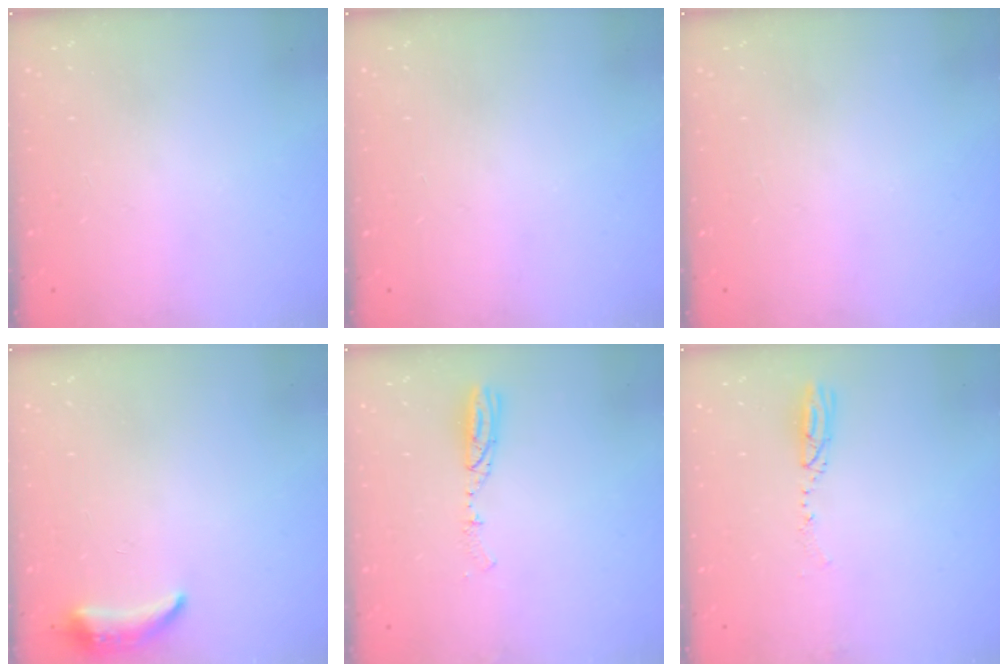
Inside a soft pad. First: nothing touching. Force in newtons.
{"total": 0.0}
{"total": 0.0}
{"total": 6.4, "press": 6.4, "slide": 0.8}
{"total": 4.7, "press": 4.7, "slide": 0.4}
{"total": 3.5, "press": 3.4, "slide": 0.7}